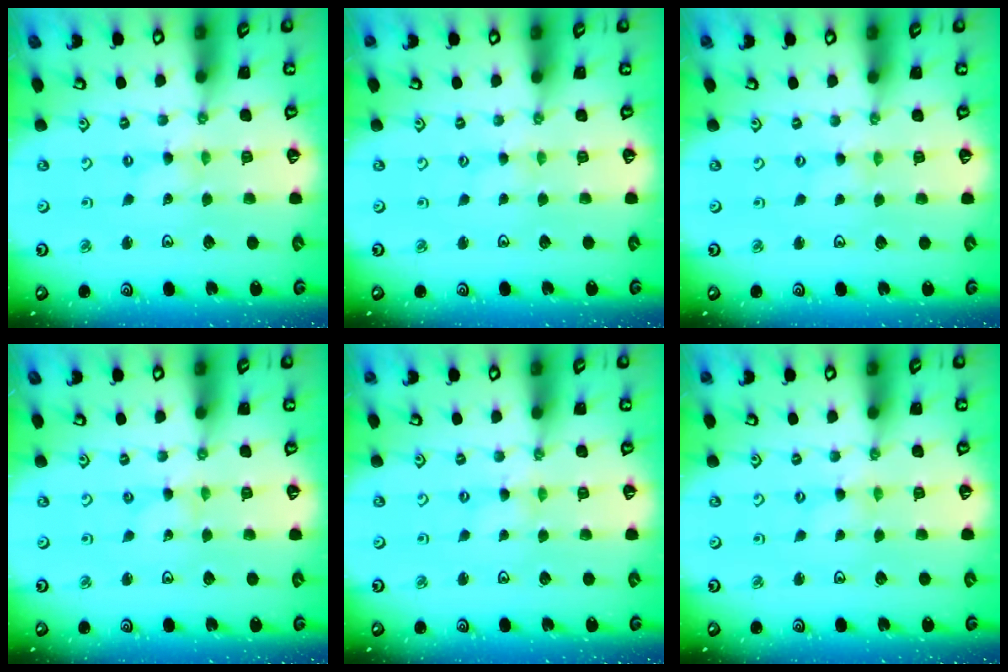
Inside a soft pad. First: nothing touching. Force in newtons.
{"total": 0.0}
{"total": 0.0}
{"total": 0.0}
{"total": 0.0}
{"total": 0.0}